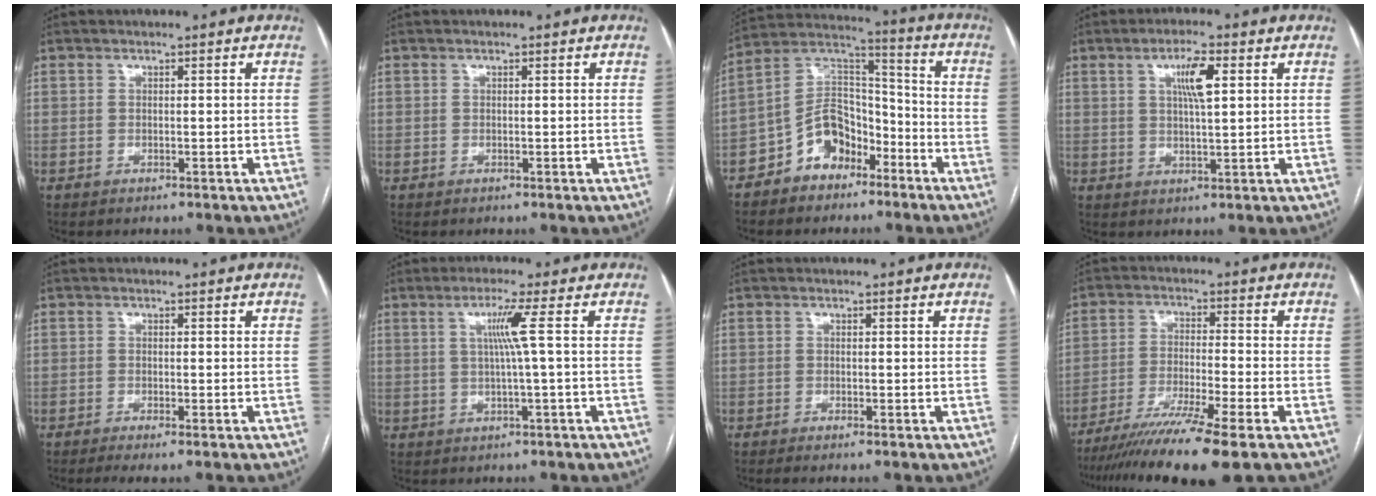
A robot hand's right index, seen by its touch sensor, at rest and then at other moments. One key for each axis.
{"total": 0.0}
{"total": 10.6, "fx": -6.1, "fy": 6.9, "fz": 5.3, "tx": -0.112, "ty": 0.035, "tz": -0.113}
{"total": 5.6, "fx": 1.9, "fy": 0.8, "fz": 5.2, "tx": -0.094, "ty": 0.003, "tz": 0.034}
{"total": 2.3, "fx": -1.4, "fy": 0.1, "fz": 1.8, "tx": -0.030, "ty": -0.006, "tz": -0.025}
{"total": 4.3, "fx": 0.8, "fy": -1.4, "fz": 4.0, "tx": -0.082, "ty": 0.002, "tz": 0.018}
{"total": 0.9, "fx": -0.6, "fy": -0.1, "fz": 0.7, "tx": -0.014, "ty": -0.001, "tz": -0.012}
{"total": 13.3, "fx": -9.9, "fy": -1.3, "fz": 8.7, "tx": -0.154, "ty": -0.038, "tz": -0.162}